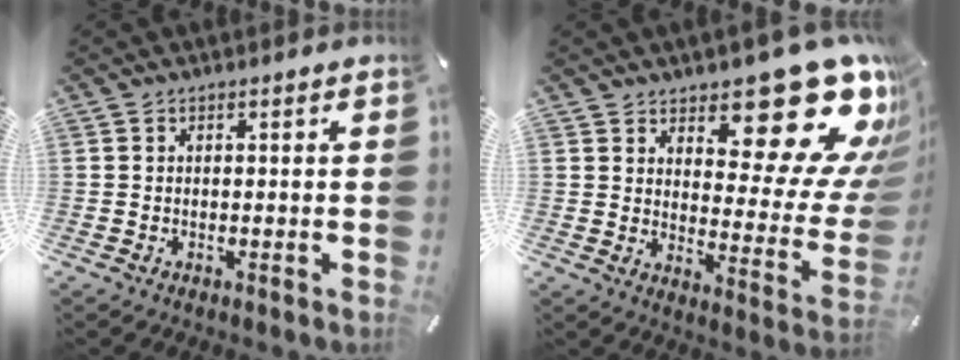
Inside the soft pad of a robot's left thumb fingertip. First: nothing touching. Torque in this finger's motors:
{"motor_torque": [3.22, 1.78, 1.40, -1.37, 0.26]}